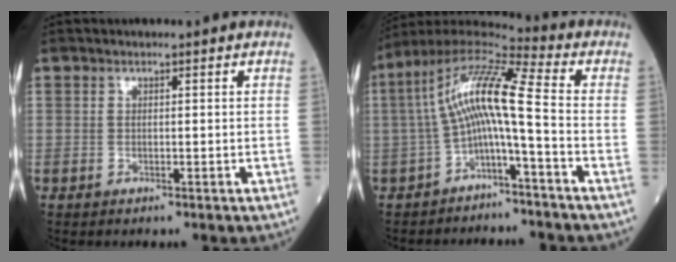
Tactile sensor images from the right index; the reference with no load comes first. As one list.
[{"total": 10.5, "force": [-1.8, 0.6, 10.4], "torque": [-0.198, 0.044, -0.038]}]